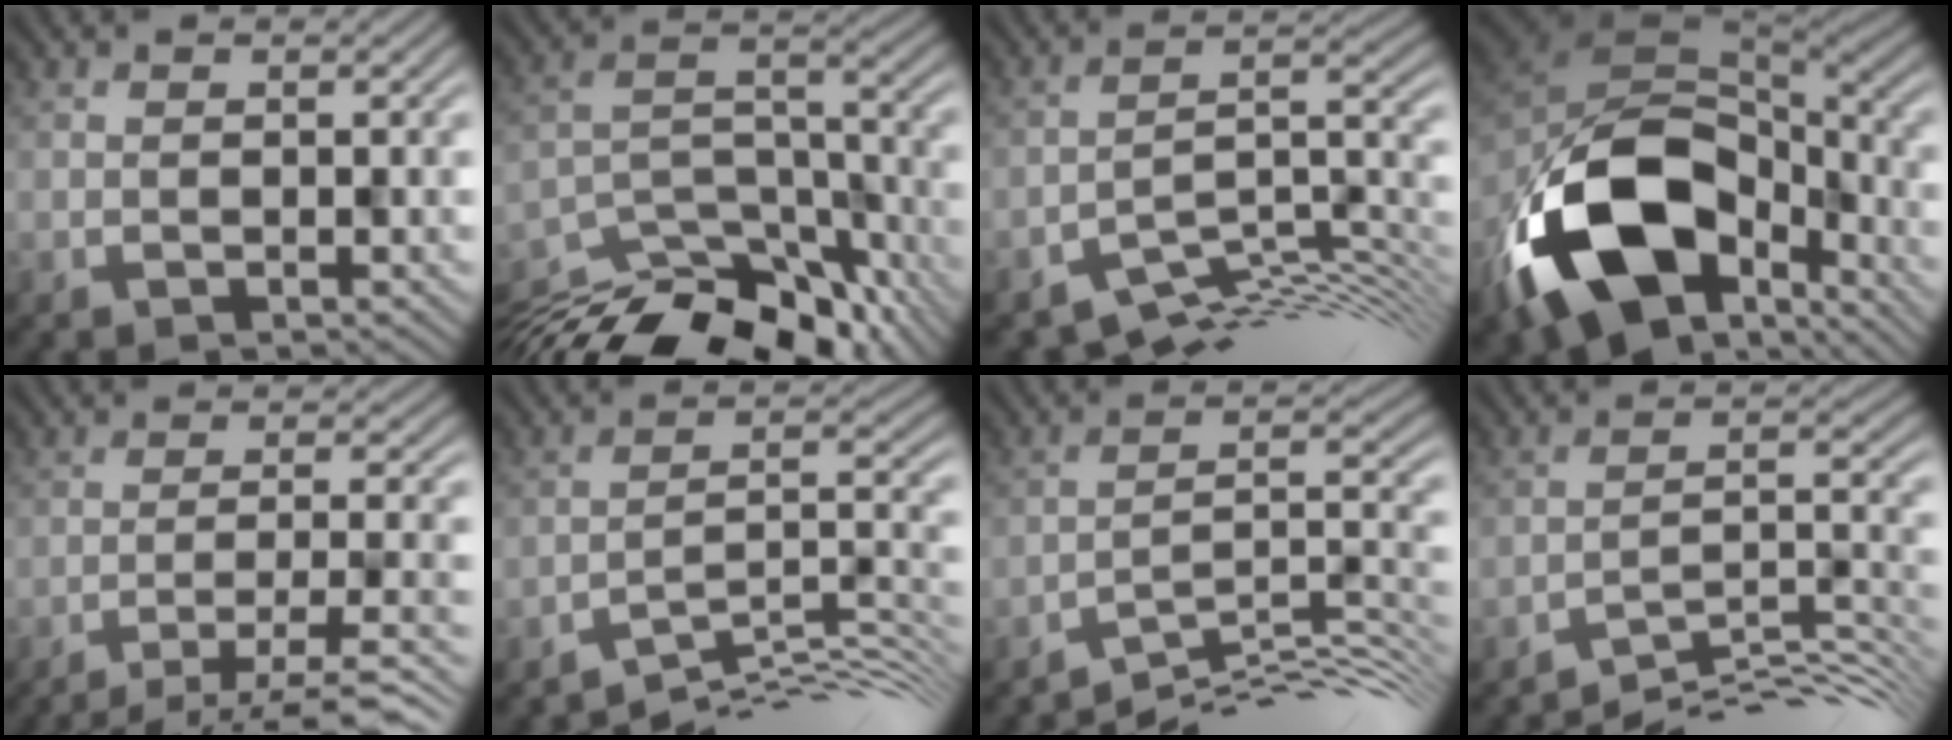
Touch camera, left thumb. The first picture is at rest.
{"total": 14.9, "force": [-12.5, 4.9, 6.4], "torque": [-0.133, -0.016, -0.183]}
{"total": 9.0, "force": [-6.6, 2.6, 5.6], "torque": [-0.081, -0.007, -0.111]}
{"total": 18.2, "force": [-7.4, 10.8, 12.6], "torque": [-0.274, -0.035, -0.119]}
{"total": 9.9, "force": [-8.0, 1.1, 5.7], "torque": [-0.091, 0.003, -0.110]}
{"total": 9.1, "force": [-7.2, 1.4, 5.4], "torque": [-0.071, 0.009, -0.123]}
{"total": 10.1, "force": [-8.2, 1.5, 5.8], "torque": [-0.085, 0.009, -0.139]}
{"total": 9.1, "force": [-7.7, 1.2, 4.8], "torque": [-0.064, 0.012, -0.124]}